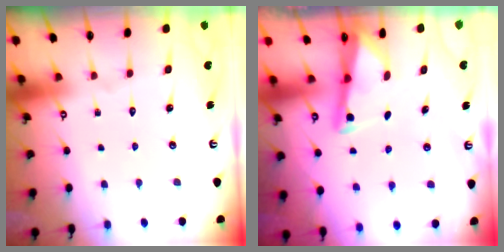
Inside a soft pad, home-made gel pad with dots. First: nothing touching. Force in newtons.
{"total": 2.9, "press": 2.9, "slide": 0.1}